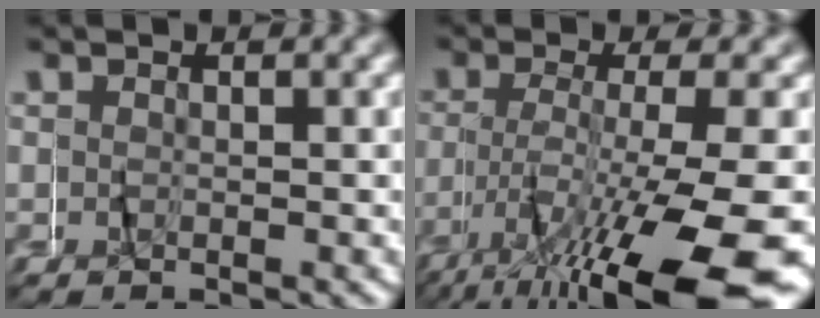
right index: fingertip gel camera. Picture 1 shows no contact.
{"total": 9.8, "force": [-5.1, 2.2, 8.1], "torque": [-0.148, -0.024, -0.068]}